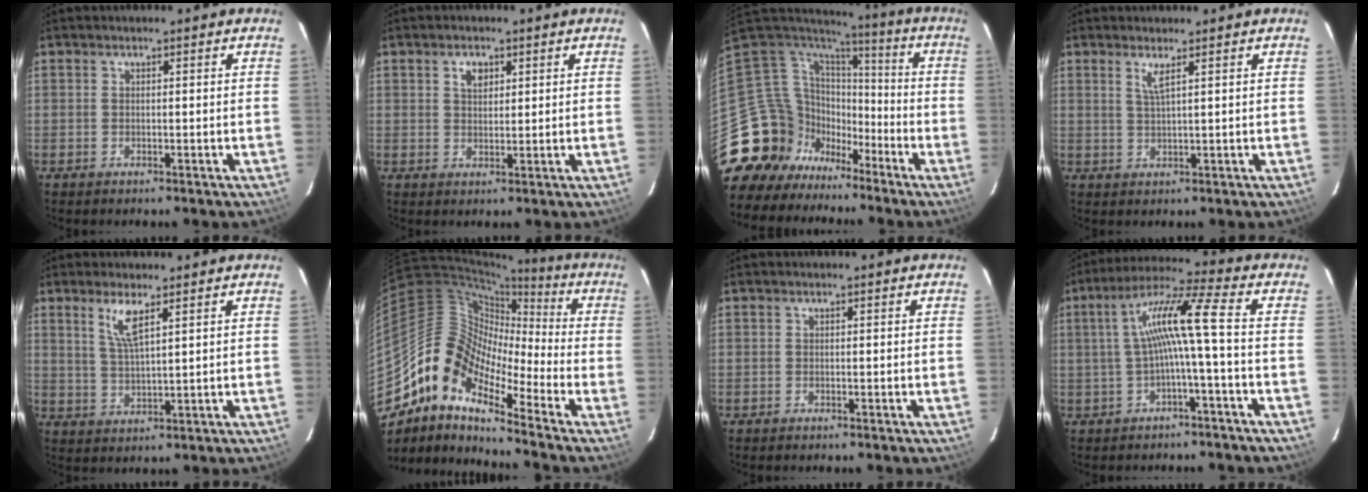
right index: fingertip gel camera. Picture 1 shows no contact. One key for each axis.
{"total": 3.1, "fx": 1.4, "fy": 2.0, "fz": 1.9, "tx": -0.029, "ty": 0.006, "tz": 0.026}
{"total": 18.1, "fx": -10.1, "fy": 14.2, "fz": 5.0, "tx": -0.146, "ty": 0.035, "tz": -0.171}
{"total": 2.4, "fx": 1.4, "fy": -0.2, "fz": 1.9, "tx": -0.040, "ty": -0.006, "tz": 0.027}
{"total": 4.9, "fx": 2.8, "fy": 0.6, "fz": 3.9, "tx": -0.080, "ty": -0.006, "tz": 0.057}
{"total": 13.0, "fx": -8.7, "fy": 6.0, "fz": 7.6, "tx": -0.122, "ty": 0.016, "tz": -0.192}
{"total": 0.0}
{"total": 8.9, "fx": -1.2, "fy": -0.7, "fz": 8.8, "tx": -0.180, "ty": 0.017, "tz": -0.014}